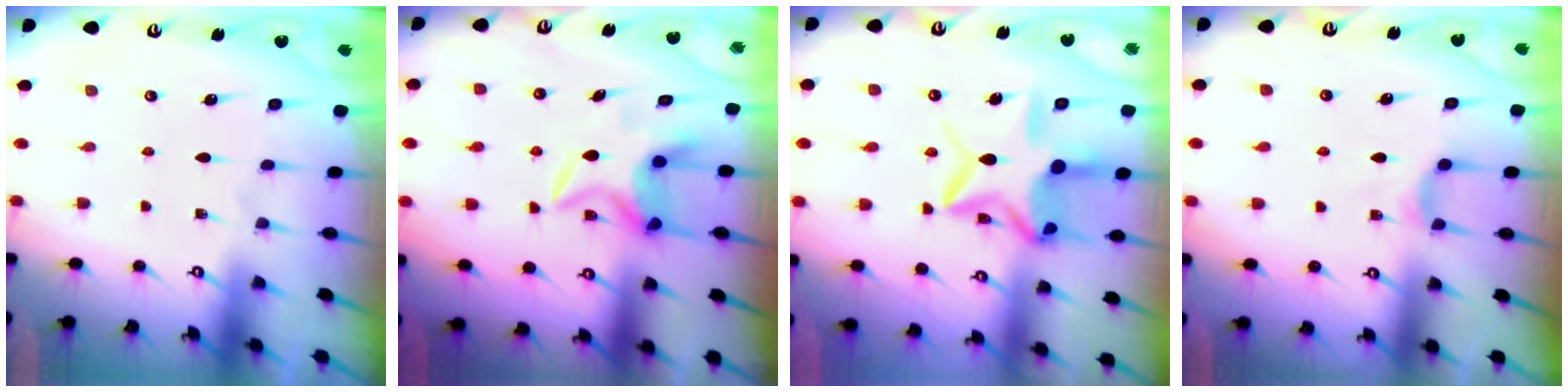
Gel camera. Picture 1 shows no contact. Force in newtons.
{"total": 6.3, "press": 6.2, "slide": 0.7}
{"total": 12.5, "press": 12.4, "slide": 1.0}
{"total": 3.1, "press": 3.1, "slide": 0.5}